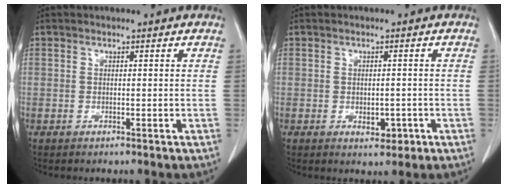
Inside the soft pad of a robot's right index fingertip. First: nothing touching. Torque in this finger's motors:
{"motor_torque": [0.09, -0.02, 0.08, 0.01]}